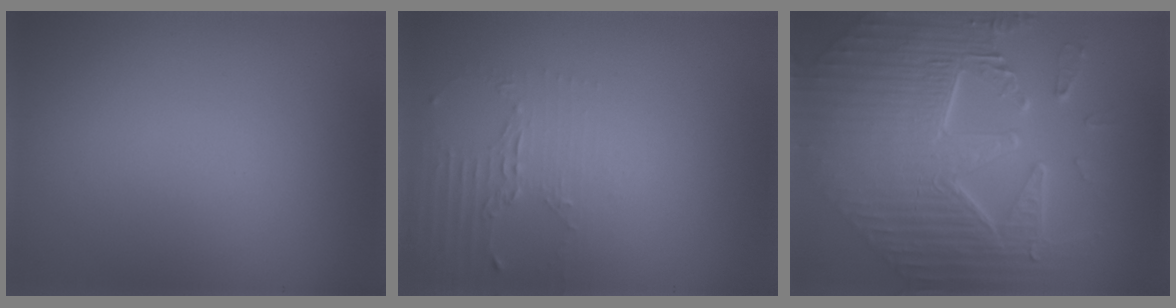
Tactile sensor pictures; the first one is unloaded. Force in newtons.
{"total": 2.1, "press": 1.5, "slide": 1.5}
{"total": 10.8, "press": 7.4, "slide": 7.9}